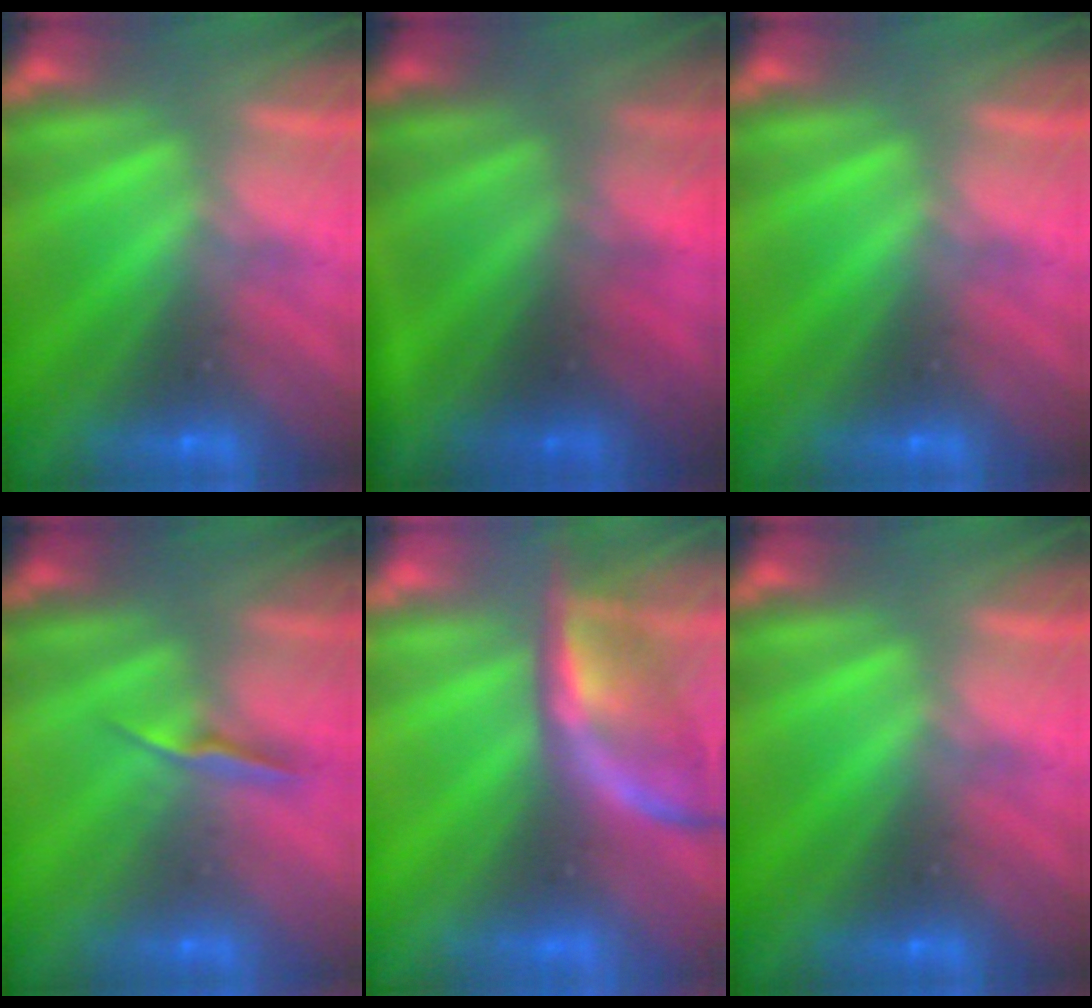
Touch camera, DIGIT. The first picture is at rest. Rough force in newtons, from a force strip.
{"total": 6.4}
{"total": 0.0}
{"total": 1.3}
{"total": 2.4}
{"total": 0.0}